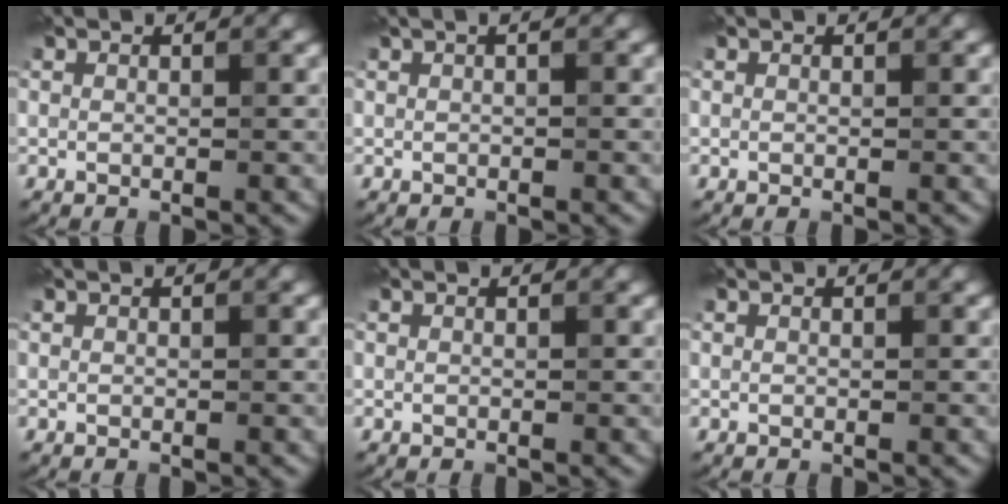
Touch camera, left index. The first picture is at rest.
{"total": 1.0, "force": [0.3, 0.2, 0.9], "torque": [-0.020, 0.002, 0.002]}
{"total": 0.0}
{"total": 0.0}
{"total": 0.0}
{"total": 0.0}